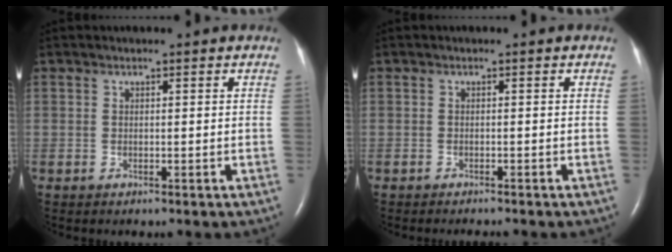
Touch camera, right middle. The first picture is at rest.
{"total": 1.7, "force": [-1.6, 0.1, 0.5], "torque": [-0.010, -0.004, -0.019]}